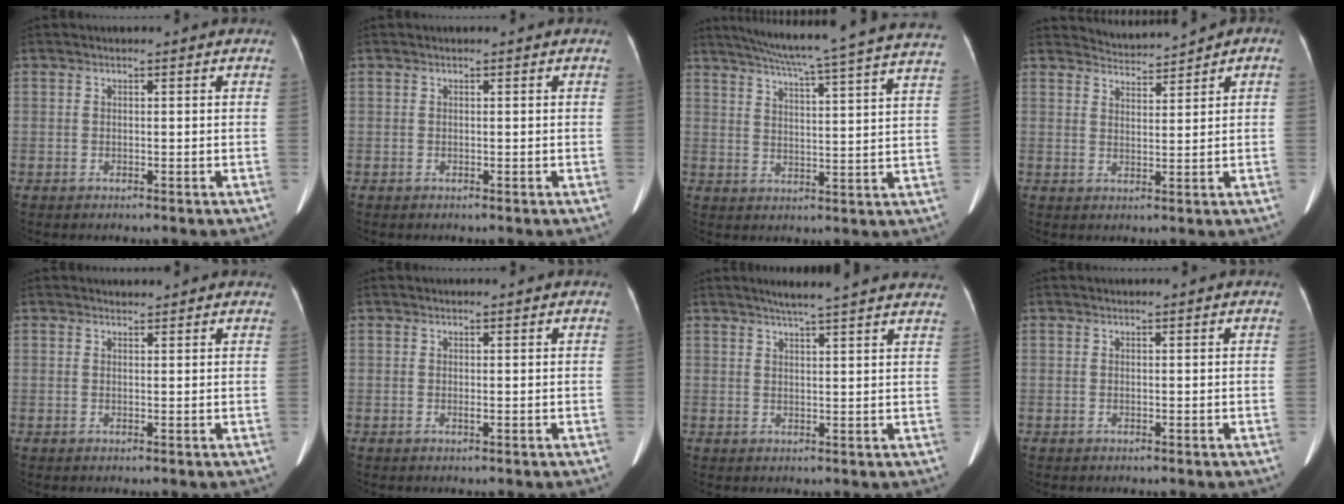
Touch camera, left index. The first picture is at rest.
{"total": 0.0}
{"total": 25.5, "force": [22.6, -0.8, 11.9], "torque": [-0.192, -0.036, 0.280]}
{"total": 2.8, "force": [2.8, -0.1, -0.4], "torque": [0.006, 0.013, 0.057]}
{"total": 1.9, "force": [1.9, 0.4, 0.2], "torque": [-0.009, 0.011, 0.023]}
{"total": 0.6, "force": [0.3, 0.1, 0.5], "torque": [-0.011, 0.001, 0.003]}
{"total": 14.8, "force": [13.2, 0.4, 6.7], "torque": [-0.097, 0.011, 0.157]}
{"total": 0.5, "force": [0.5, 0.0, 0.2], "torque": [-0.002, 0.011, 0.010]}